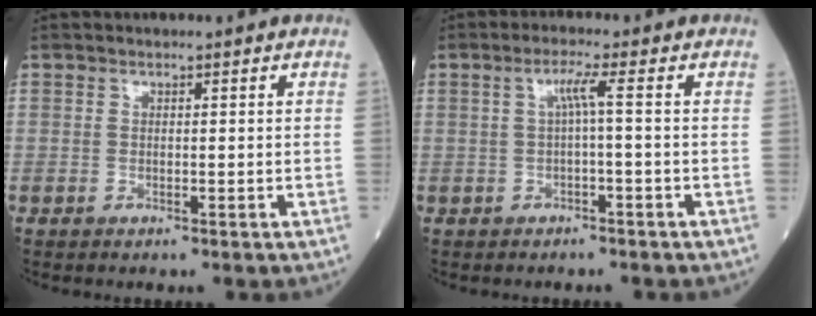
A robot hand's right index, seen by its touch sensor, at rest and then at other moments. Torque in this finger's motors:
{"motor_torque": [0.21, 0.20, 0.06, 0.04]}